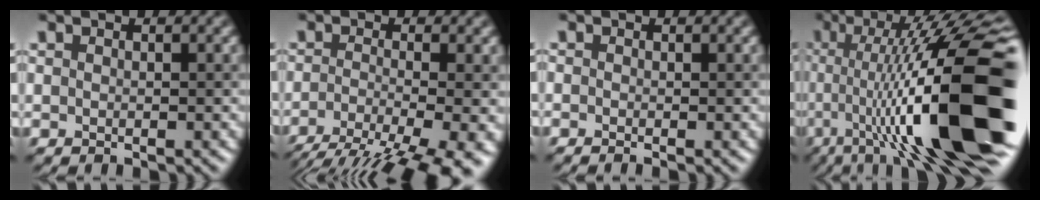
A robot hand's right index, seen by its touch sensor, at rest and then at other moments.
{"total": 9.0, "force": [-5.7, 1.8, 6.7], "torque": [-0.103, -0.013, -0.092]}
{"total": 0.6, "force": [-0.6, 0.0, 0.2], "torque": [0.006, -0.007, -0.008]}
{"total": 17.7, "force": [-2.6, 5.1, 16.8], "torque": [-0.236, 0.033, -0.043]}